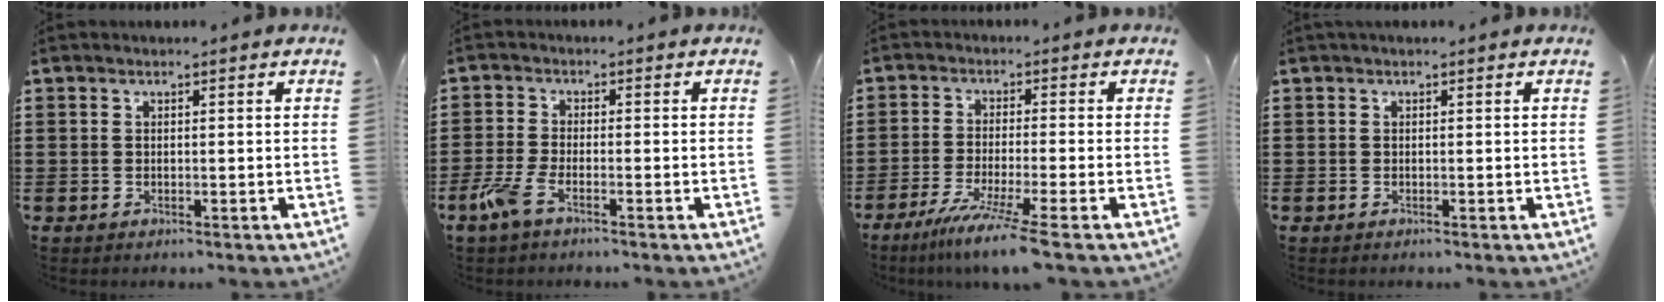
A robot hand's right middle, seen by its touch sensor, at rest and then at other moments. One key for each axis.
{"total": 4.3, "fx": -2.6, "fy": 1.0, "fz": 3.3, "tx": -0.089, "ty": -0.010, "tz": -0.054}
{"total": 6.1, "fx": -4.5, "fy": -0.9, "fz": 4.1, "tx": -0.085, "ty": -0.025, "tz": -0.086}
{"total": 0.0}